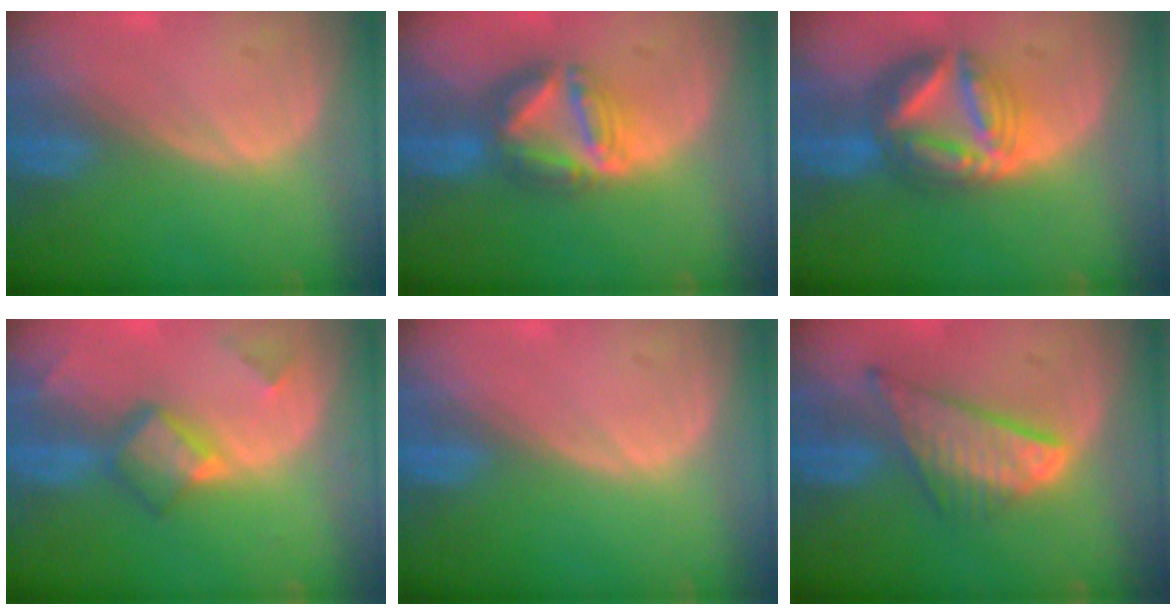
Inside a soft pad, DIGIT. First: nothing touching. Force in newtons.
{"total": 7.6, "press": 6.7, "slide": 3.6}
{"total": 8.5, "press": 8.5, "slide": 0.7}
{"total": 5.7, "press": 5.0, "slide": 2.8}
{"total": 0.0}
{"total": 8.3, "press": 7.1, "slide": 4.4}